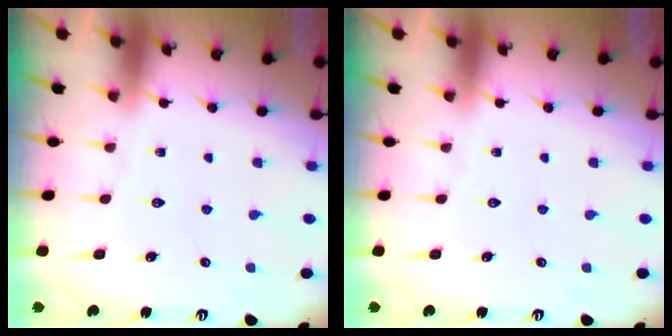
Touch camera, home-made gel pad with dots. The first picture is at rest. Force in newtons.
{"total": 0.0}